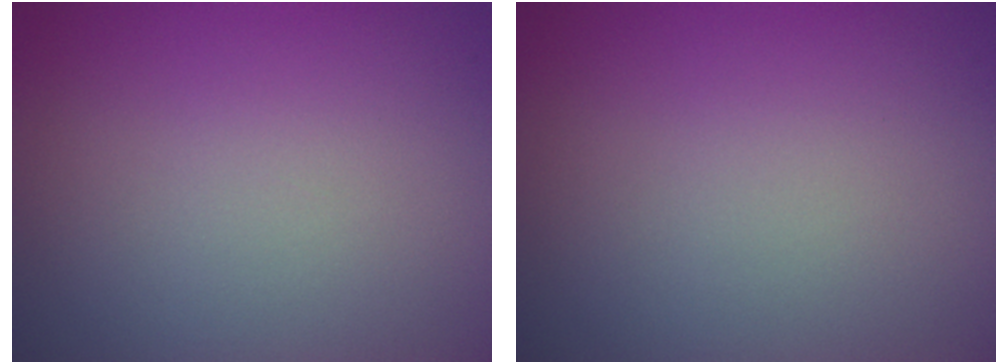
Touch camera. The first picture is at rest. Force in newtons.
{"total": 0.0}